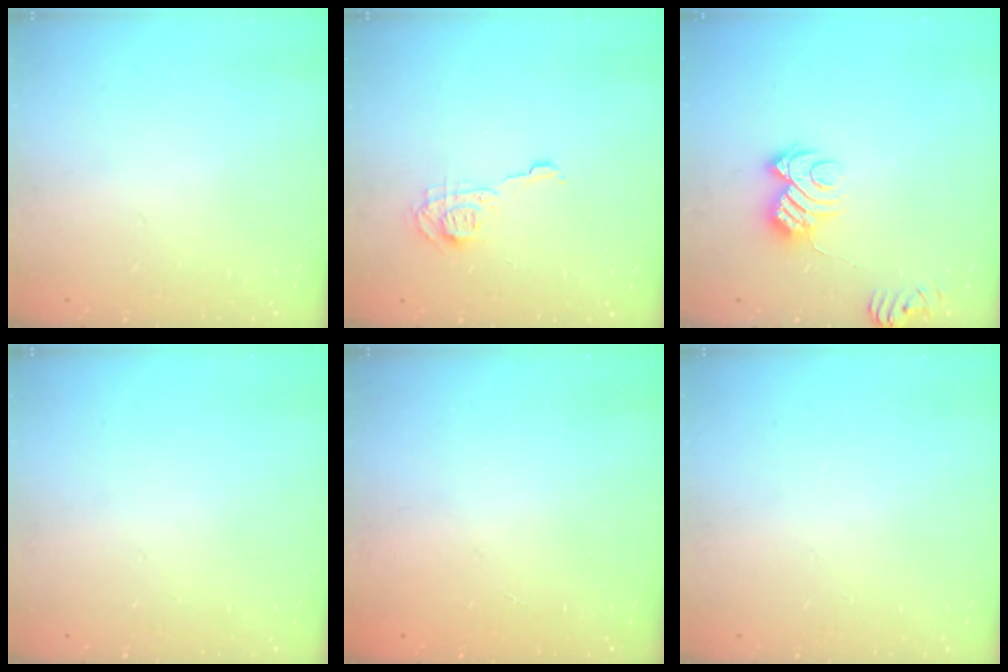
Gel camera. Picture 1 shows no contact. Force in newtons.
{"total": 8.0, "press": 8.0, "slide": 0.1}
{"total": 9.0, "press": 9.0, "slide": 1.1}
{"total": 0.0}
{"total": 2.5, "press": 2.4, "slide": 0.8}
{"total": 0.0}